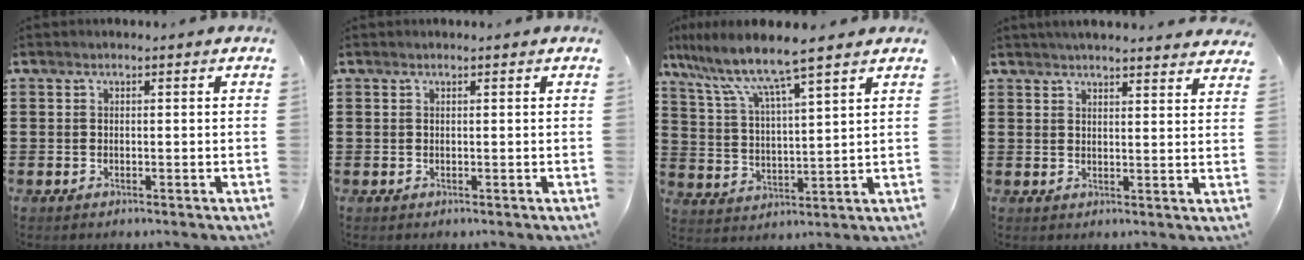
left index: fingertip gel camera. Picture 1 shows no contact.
{"total": 0.0}
{"total": 7.2, "force": [5.9, 0.3, 4.0], "torque": [-0.104, -0.036, 0.095]}
{"total": 3.5, "force": [3.4, -0.4, 0.5], "torque": [-0.020, -0.013, 0.062]}